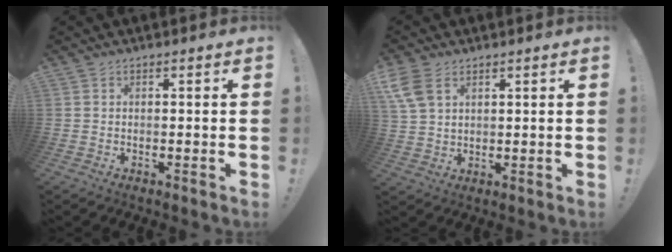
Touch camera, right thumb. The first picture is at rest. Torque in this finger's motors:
{"motor_torque": [0.24, 0.31, 0.51, -0.49, 0.15]}